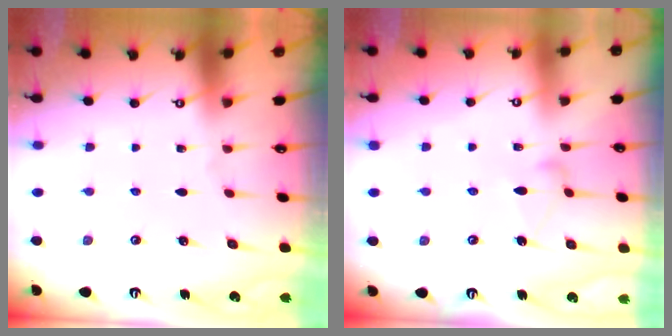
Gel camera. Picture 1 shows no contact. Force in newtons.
{"total": 7.2, "press": 7.2, "slide": 0.4}